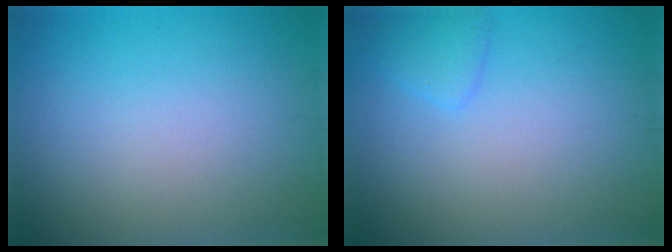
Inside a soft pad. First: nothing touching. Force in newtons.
{"total": 1.4, "press": 1.4, "slide": 0.1}